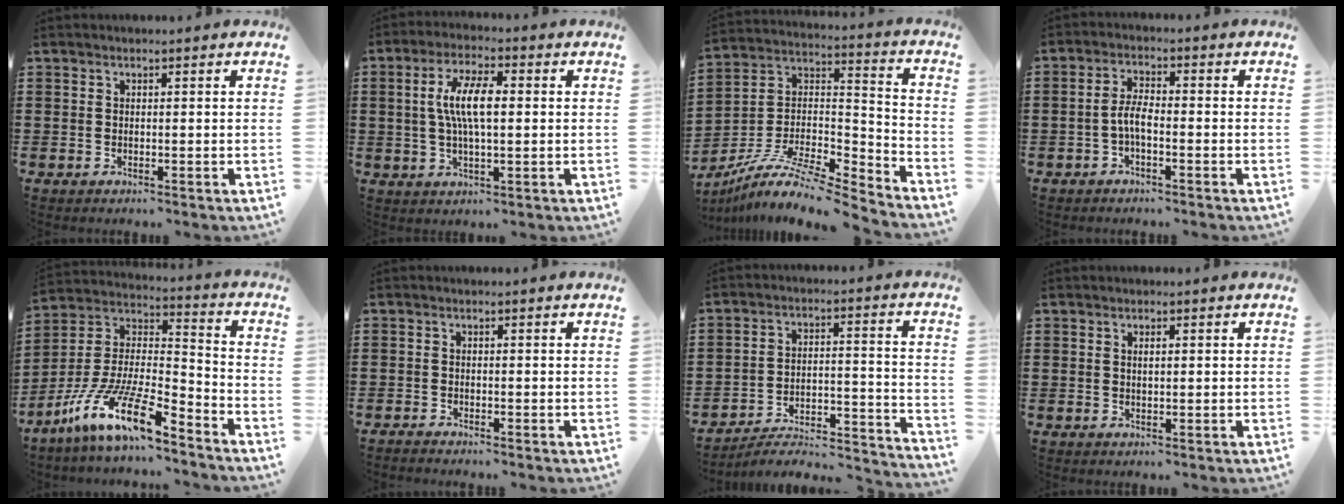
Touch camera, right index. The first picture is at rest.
{"total": 7.4, "force": [0.6, 2.4, 7.0], "torque": [-0.148, 0.003, 0.003]}
{"total": 9.9, "force": [-8.2, 1.5, 5.3], "torque": [-0.106, 0.002, -0.168]}
{"total": 3.7, "force": [-1.3, 1.0, 3.3], "torque": [-0.082, -0.003, -0.032]}
{"total": 13.9, "force": [-10.1, 2.4, 9.1], "torque": [-0.201, 0.000, -0.198]}
{"total": 1.1, "force": [-1.1, 0.0, -0.1], "torque": [-0.001, 0.002, -0.024]}
{"total": 3.5, "force": [-3.2, 0.8, 1.4], "torque": [-0.033, -0.012, -0.071]}
{"total": 1.2, "force": [0.1, 0.3, 1.2], "torque": [-0.024, 0.001, 0.001]}